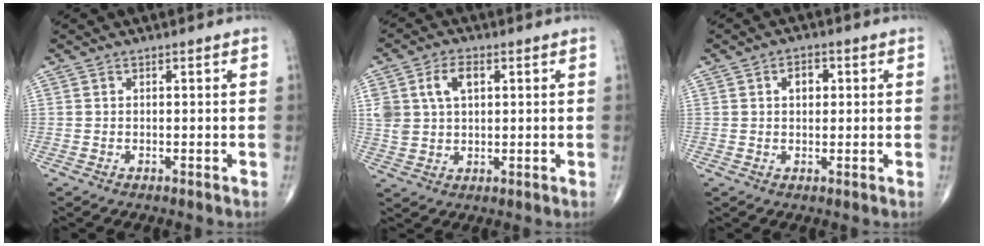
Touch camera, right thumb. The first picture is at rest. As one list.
[{"total": 7.7, "force": [2.4, 4.8, 5.4], "torque": [-0.099, 0.003, 0.049]}, {"total": 3.5, "force": [0.9, 2.3, 2.5], "torque": [-0.025, 0.003, 0.012]}]